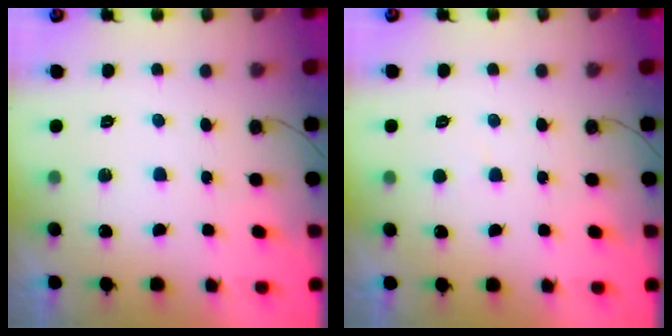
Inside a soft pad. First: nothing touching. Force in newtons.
{"total": 2.6, "press": 2.6, "slide": 0.1}